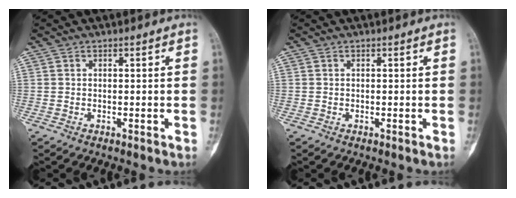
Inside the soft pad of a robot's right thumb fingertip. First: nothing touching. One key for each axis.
{"total": 0.0}